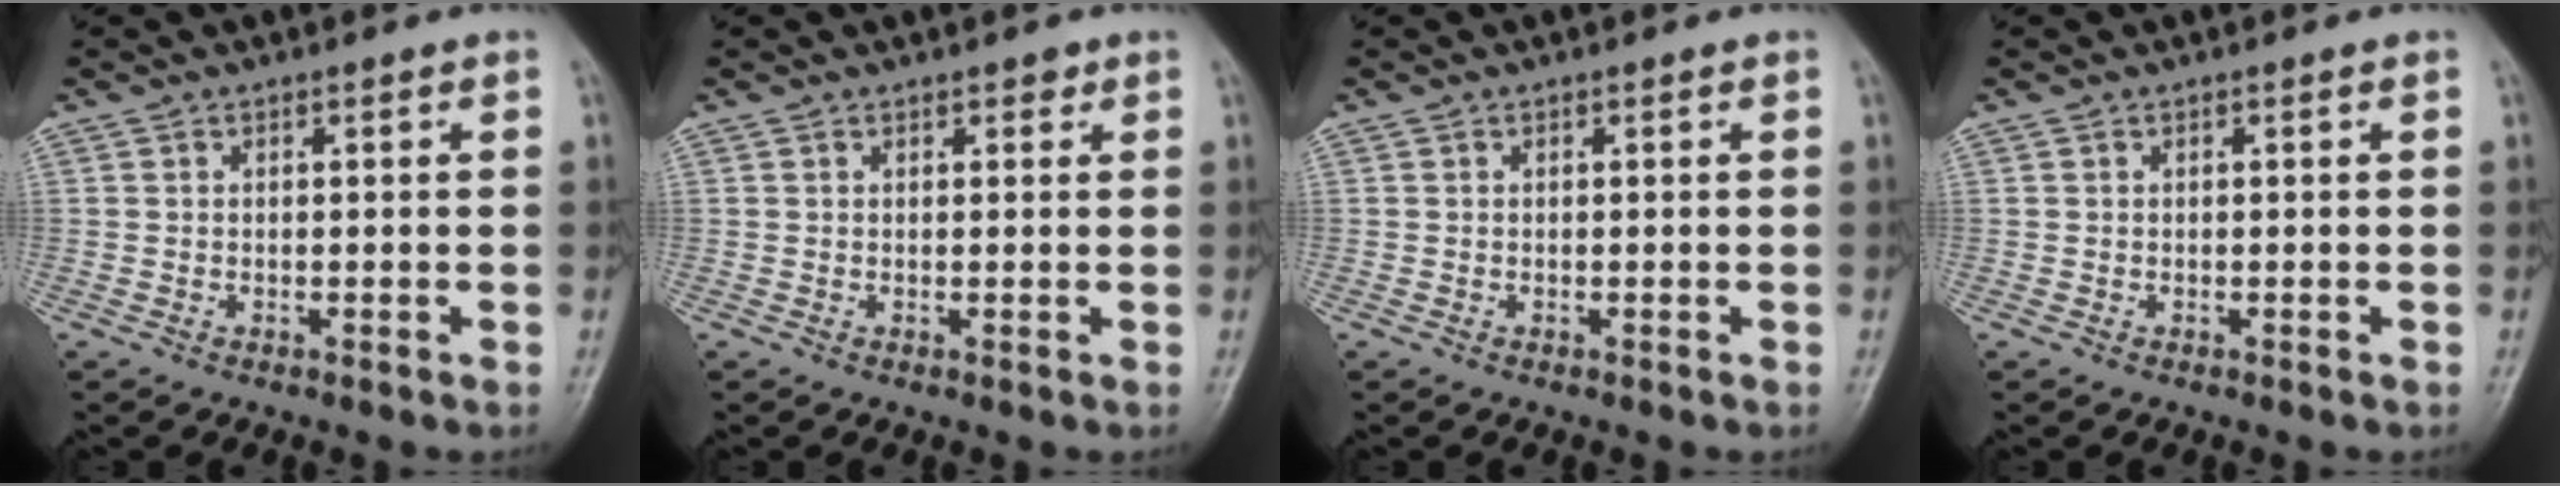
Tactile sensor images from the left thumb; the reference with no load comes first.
{"total": 1.2, "force": [0.8, 0.7, 0.5], "torque": [0.005, -0.003, 0.006]}
{"total": 0.0}
{"total": 0.0}